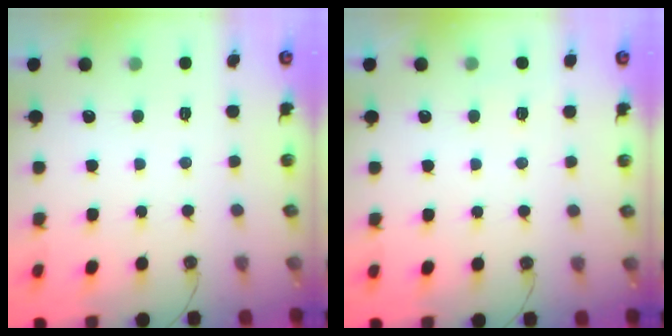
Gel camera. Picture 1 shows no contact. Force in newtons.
{"total": 2.8, "press": 2.3, "slide": 1.5}